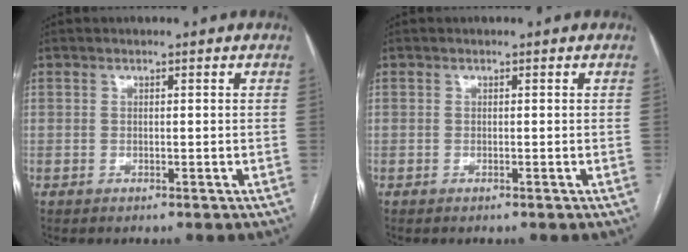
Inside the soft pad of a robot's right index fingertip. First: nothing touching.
{"total": 0.0}